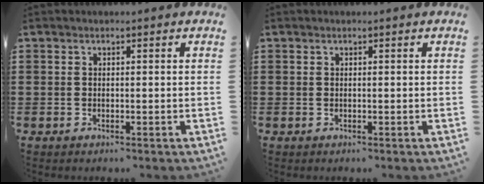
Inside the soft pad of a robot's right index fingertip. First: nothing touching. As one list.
[{"total": 0.0}]